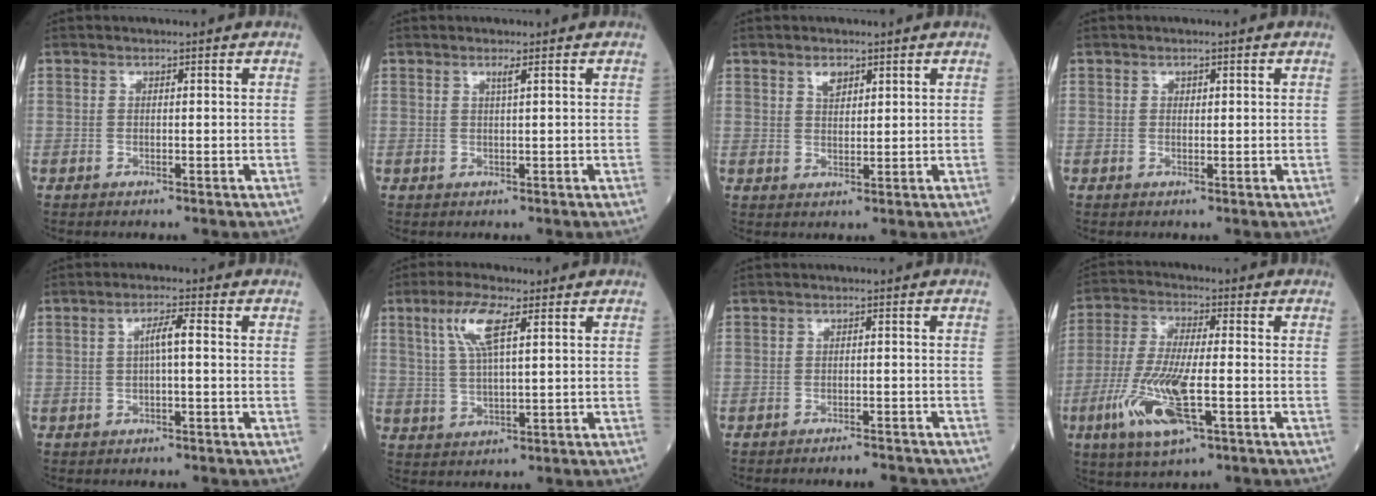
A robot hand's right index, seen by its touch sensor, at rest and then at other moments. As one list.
[{"total": 0.9, "force": [0.5, -0.3, 0.7], "torque": [-0.022, -0.005, 0.012]}, {"total": 2.3, "force": [1.5, 1.1, 1.3], "torque": [-0.023, 0.000, 0.029]}, {"total": 0.6, "force": [0.3, 0.4, 0.2], "torque": [-0.001, -0.001, 0.004]}, {"total": 2.9, "force": [0.1, 0.2, 2.9], "torque": [-0.053, 0.005, 0.002]}, {"total": 7.1, "force": [3.2, 1.3, 6.2], "torque": [-0.131, 0.007, 0.064]}, {"total": 4.3, "force": [-4.0, 0.7, 1.2], "torque": [-0.008, -0.001, -0.054]}, {"total": 12.4, "force": [-4.2, 2.5, 11.4], "torque": [-0.241, -0.019, -0.076]}]